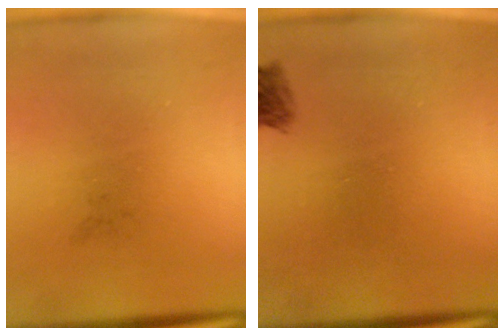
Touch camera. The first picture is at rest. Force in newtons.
{"total": 2.6}